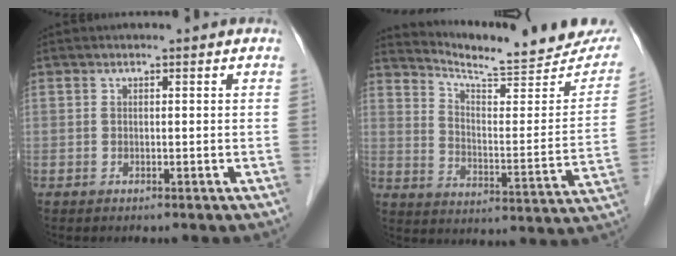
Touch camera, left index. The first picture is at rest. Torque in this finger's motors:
{"motor_torque": [-0.69, -0.74, 0.02, 0.02]}